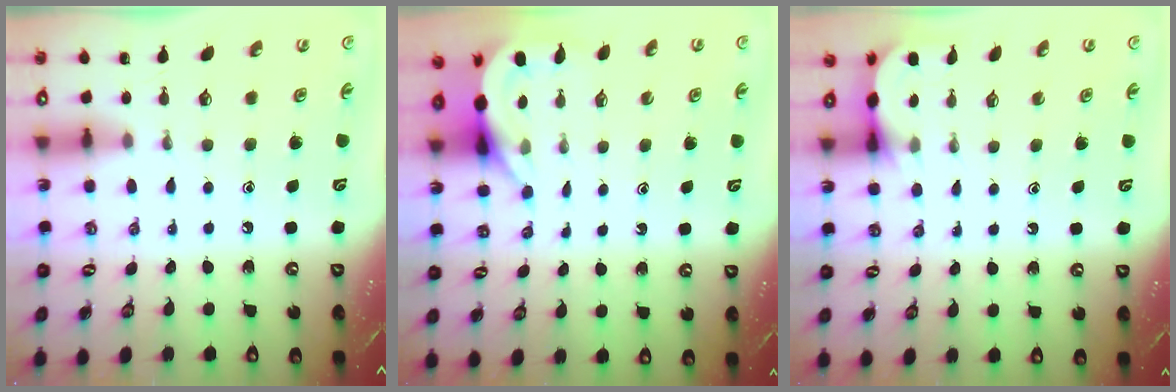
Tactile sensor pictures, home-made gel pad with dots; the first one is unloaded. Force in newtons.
{"total": 5.1, "press": 5.1, "slide": 0.3}
{"total": 3.8, "press": 3.8, "slide": 0.5}